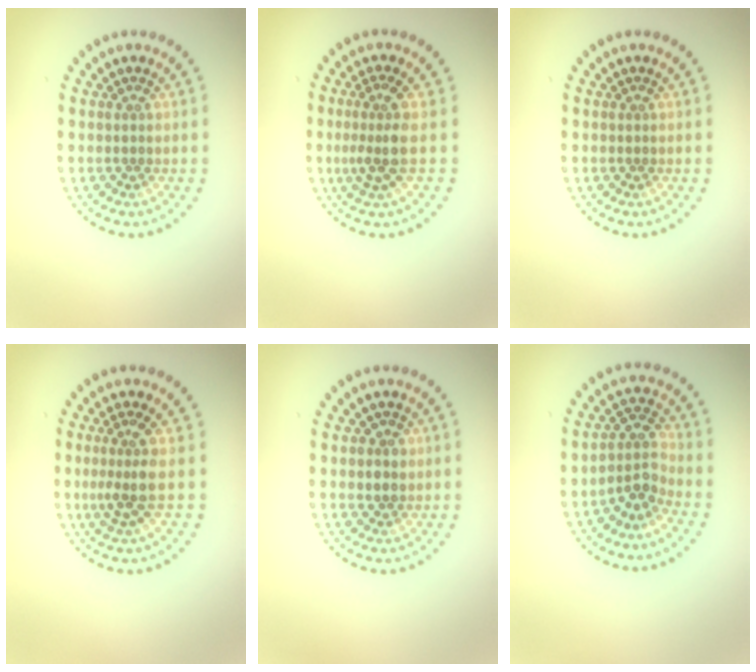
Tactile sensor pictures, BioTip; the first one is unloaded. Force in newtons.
{"total": 2.7, "press": 1.9, "slide": 1.8}
{"total": 0.0}
{"total": 2.6, "press": 2.0, "slide": 1.8}
{"total": 1.2, "press": 1.1, "slide": 0.3}
{"total": 2.8, "press": 2.1, "slide": 1.8}